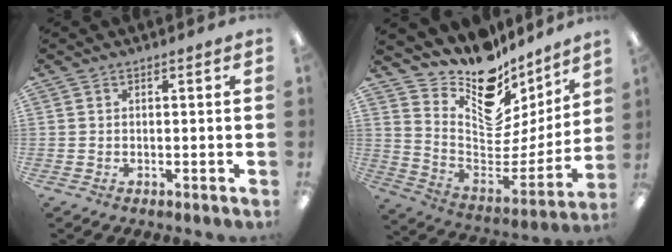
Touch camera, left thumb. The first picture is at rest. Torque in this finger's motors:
{"motor_torque": [0.25, 0.08, -0.39, -0.52, 0.00]}